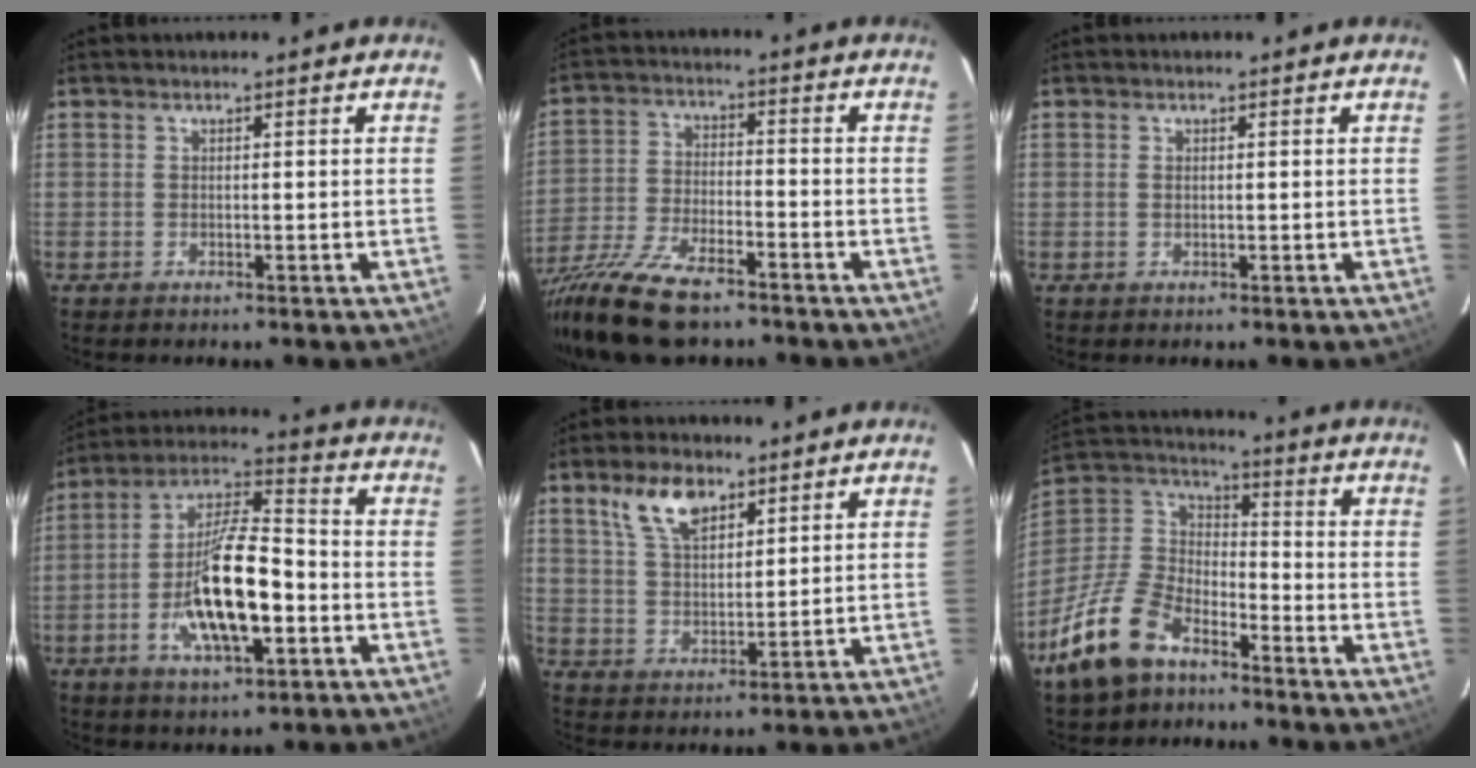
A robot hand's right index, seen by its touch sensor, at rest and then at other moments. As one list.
[{"total": 17.6, "force": [-13.5, 5.8, 9.7], "torque": [-0.214, -0.039, -0.246]}, {"total": 0.6, "force": [0.1, 0.4, 0.5], "torque": [-0.010, 0.001, 0.001]}, {"total": 15.7, "force": [-4.6, 5.1, 14.1], "torque": [-0.277, 0.002, -0.082]}, {"total": 8.4, "force": [5.2, 4.0, 5.2], "torque": [-0.096, 0.012, 0.102]}, {"total": 16.9, "force": [-10.7, 8.8, 9.7], "torque": [-0.217, 0.005, -0.200]}]